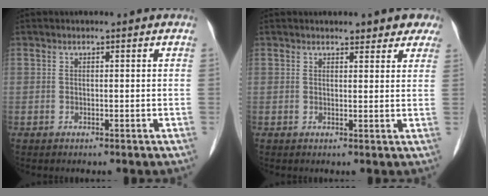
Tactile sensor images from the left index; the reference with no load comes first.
{"total": 5.0, "force": [4.1, 2.0, 2.1], "torque": [-0.006, 0.004, 0.034]}